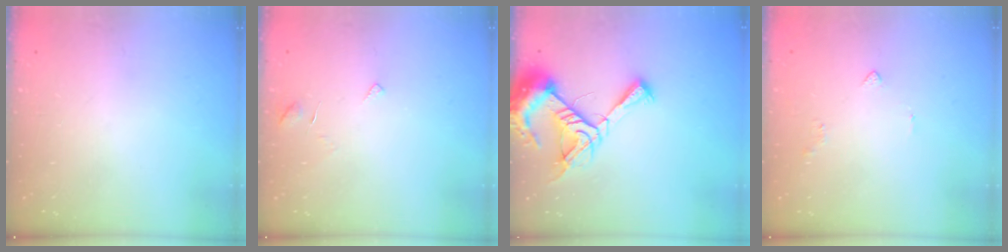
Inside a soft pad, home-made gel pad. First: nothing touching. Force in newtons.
{"total": 3.6, "press": 3.6, "slide": 0.3}
{"total": 11.6, "press": 11.5, "slide": 1.3}
{"total": 2.2, "press": 2.1, "slide": 0.5}